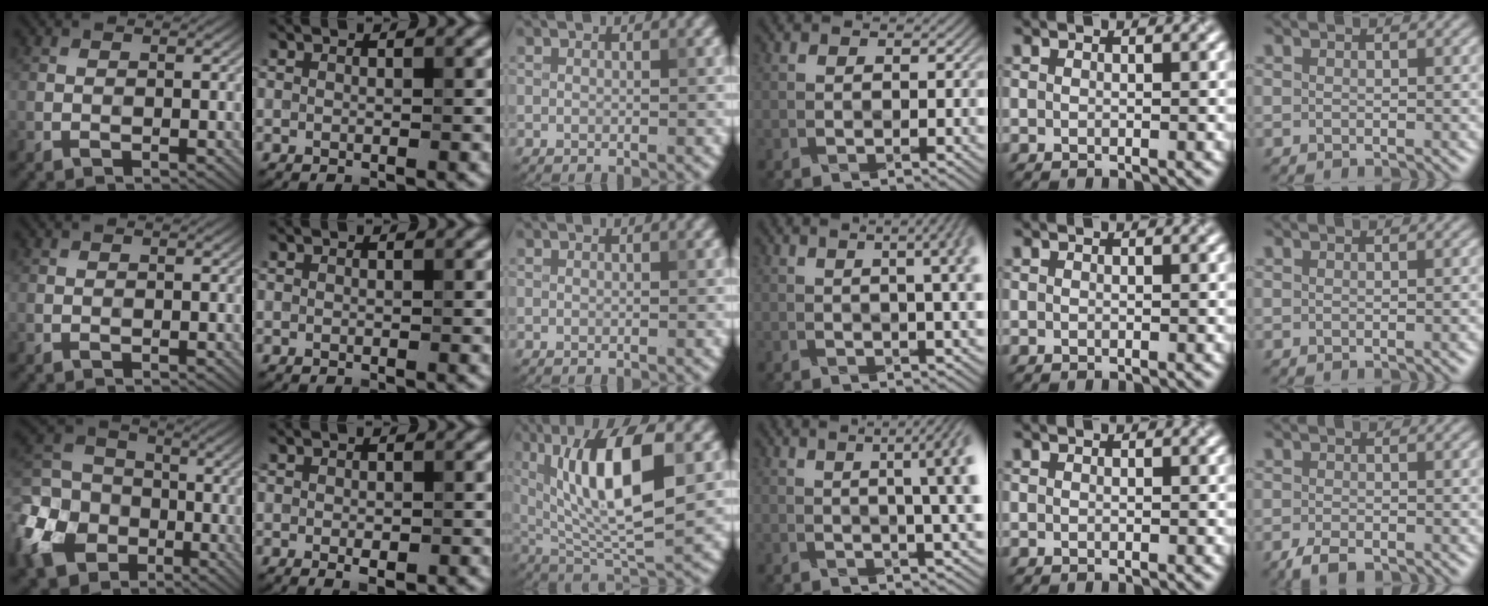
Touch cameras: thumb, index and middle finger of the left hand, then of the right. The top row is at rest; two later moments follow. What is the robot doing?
{"motion": "wrap", "object": "arm wrap"}